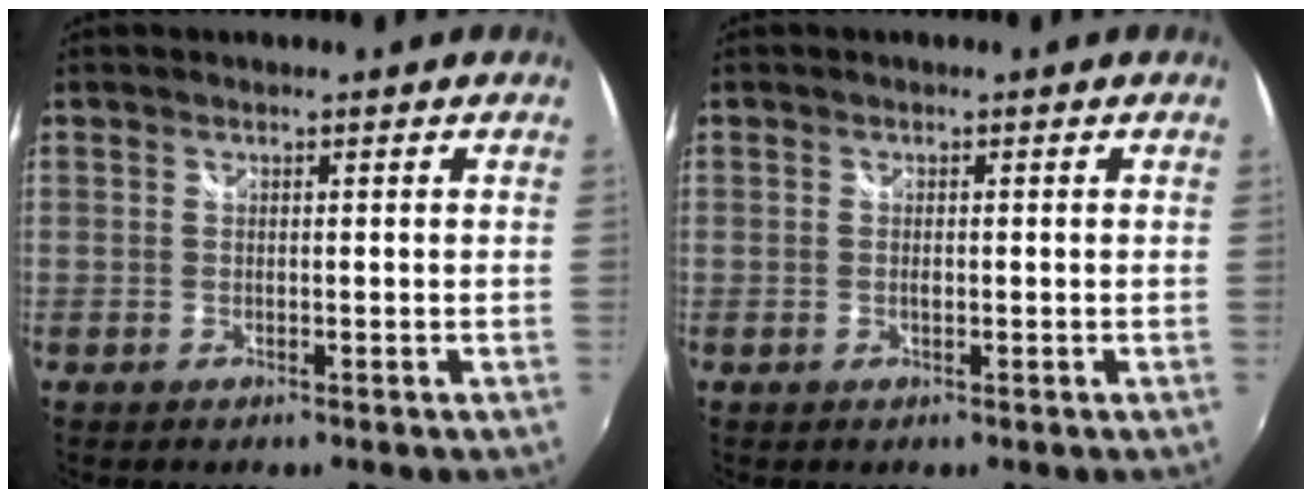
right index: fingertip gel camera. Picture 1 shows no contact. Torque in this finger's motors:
{"motor_torque": [0.03, 0.09, -0.02, 0.00]}